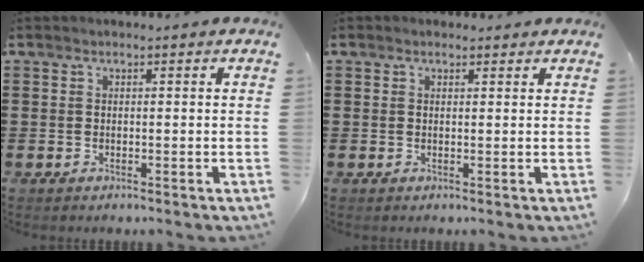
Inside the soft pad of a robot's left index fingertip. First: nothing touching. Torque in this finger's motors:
{"motor_torque": [2.14, 0.00, 0.01, 0.01]}